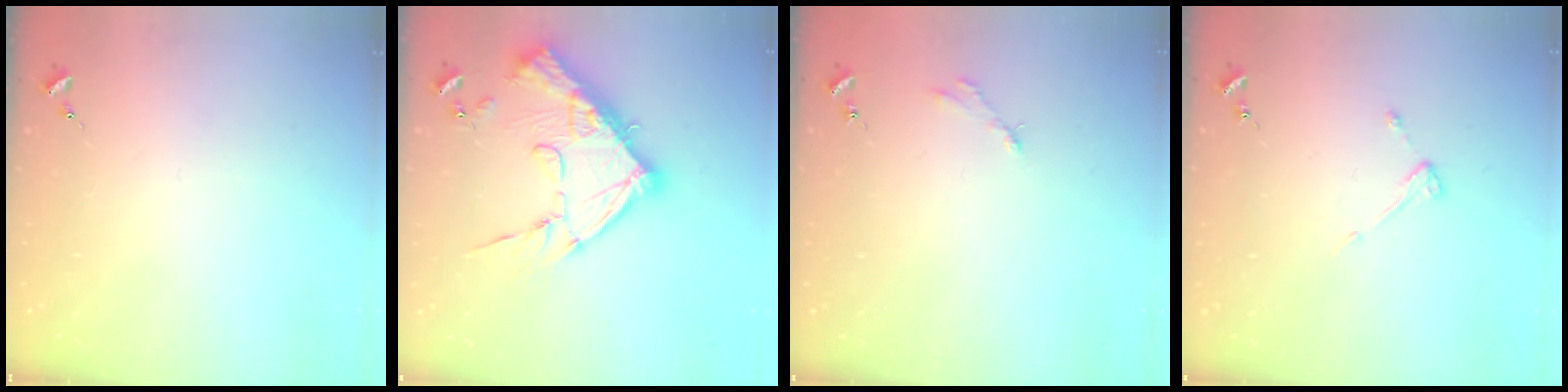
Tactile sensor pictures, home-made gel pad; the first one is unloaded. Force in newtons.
{"total": 20.7, "press": 20.6, "slide": 2.2}
{"total": 2.5, "press": 2.5, "slide": 0.3}
{"total": 4.2, "press": 4.2, "slide": 0.4}